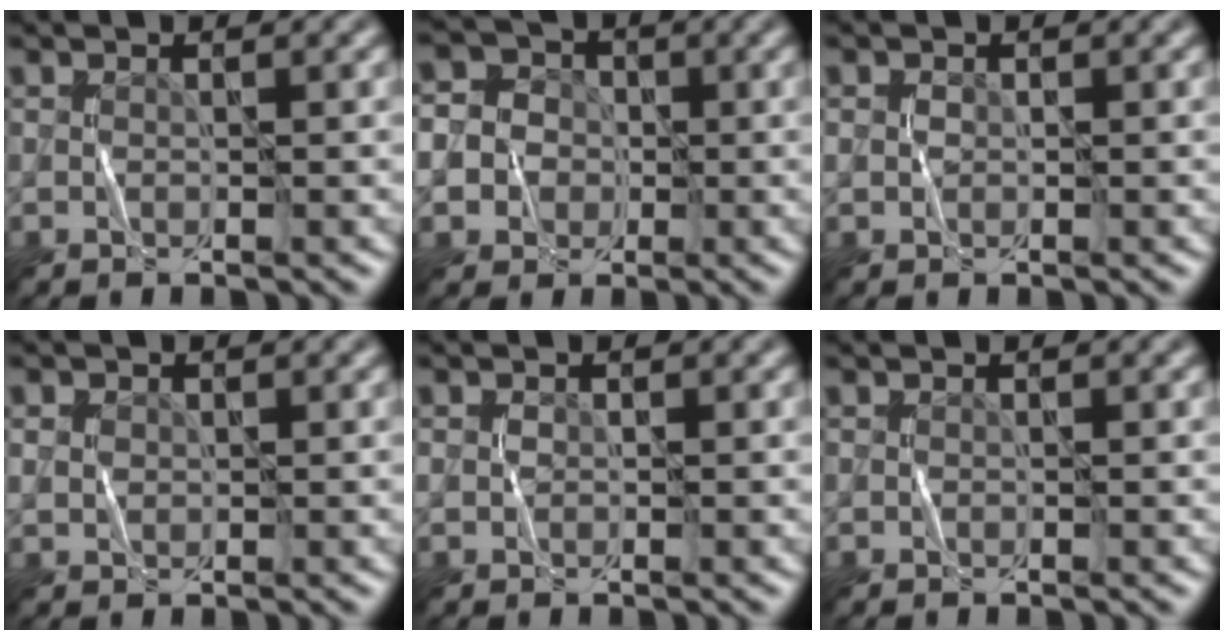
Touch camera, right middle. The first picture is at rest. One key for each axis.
{"total": 8.2, "fx": -1.6, "fy": 7.7, "fz": 2.4, "tx": -0.064, "ty": 0.009, "tz": -0.060}
{"total": 1.3, "fx": 0.3, "fy": 1.1, "fz": 0.6, "tx": -0.012, "ty": 0.004, "tz": 0.003}
{"total": 1.5, "fx": 0.6, "fy": 1.2, "fz": 0.6, "tx": -0.022, "ty": 0.003, "tz": 0.016}
{"total": 1.0, "fx": 0.2, "fy": 0.8, "fz": 0.4, "tx": -0.007, "ty": 0.002, "tz": 0.003}
{"total": 0.0}